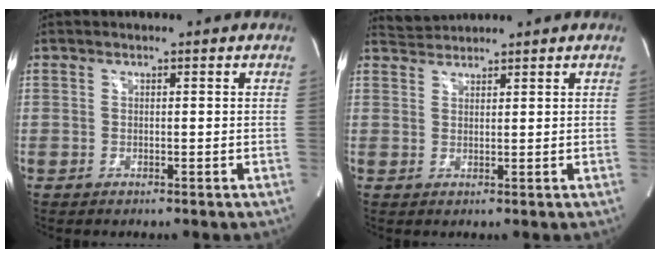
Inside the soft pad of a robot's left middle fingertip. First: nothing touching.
{"total": 2.4, "force": [2.3, -0.3, -0.7], "torque": [-0.003, 0.009, 0.052]}